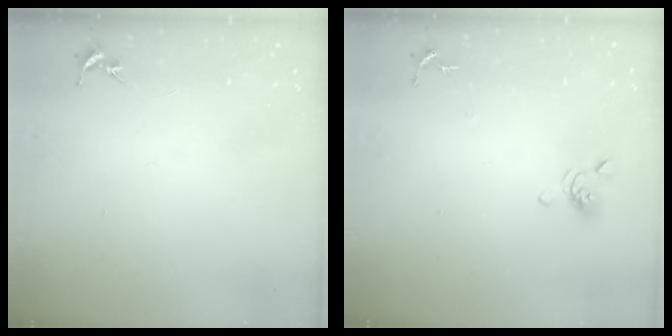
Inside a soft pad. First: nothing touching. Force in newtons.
{"total": 6.9, "press": 6.7, "slide": 1.6}